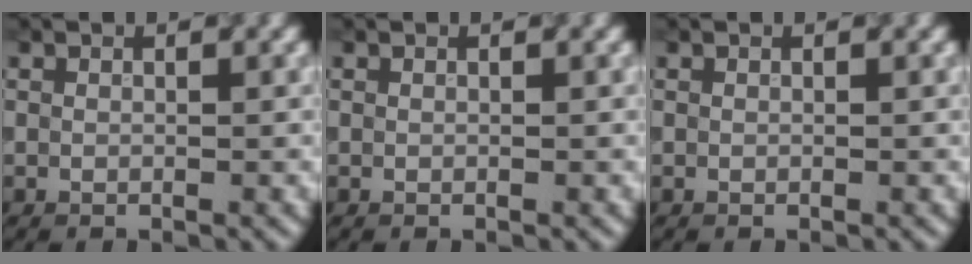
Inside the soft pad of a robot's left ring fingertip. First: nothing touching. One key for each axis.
{"total": 0.0}
{"total": 0.0}